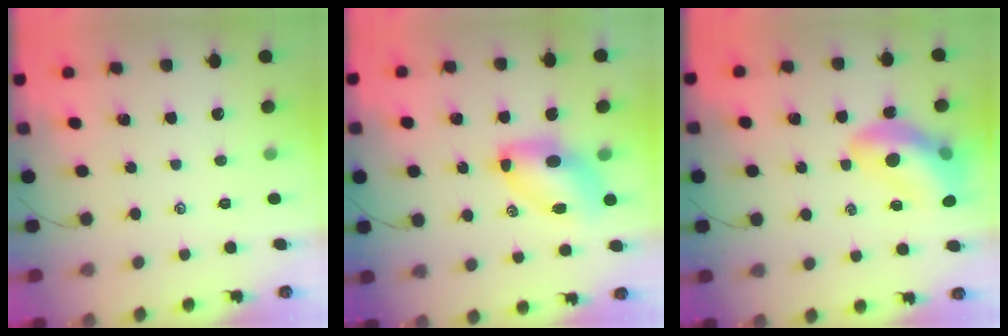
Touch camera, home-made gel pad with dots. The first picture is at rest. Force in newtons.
{"total": 8.9, "press": 8.6, "slide": 2.2}
{"total": 15.7, "press": 15.2, "slide": 3.9}